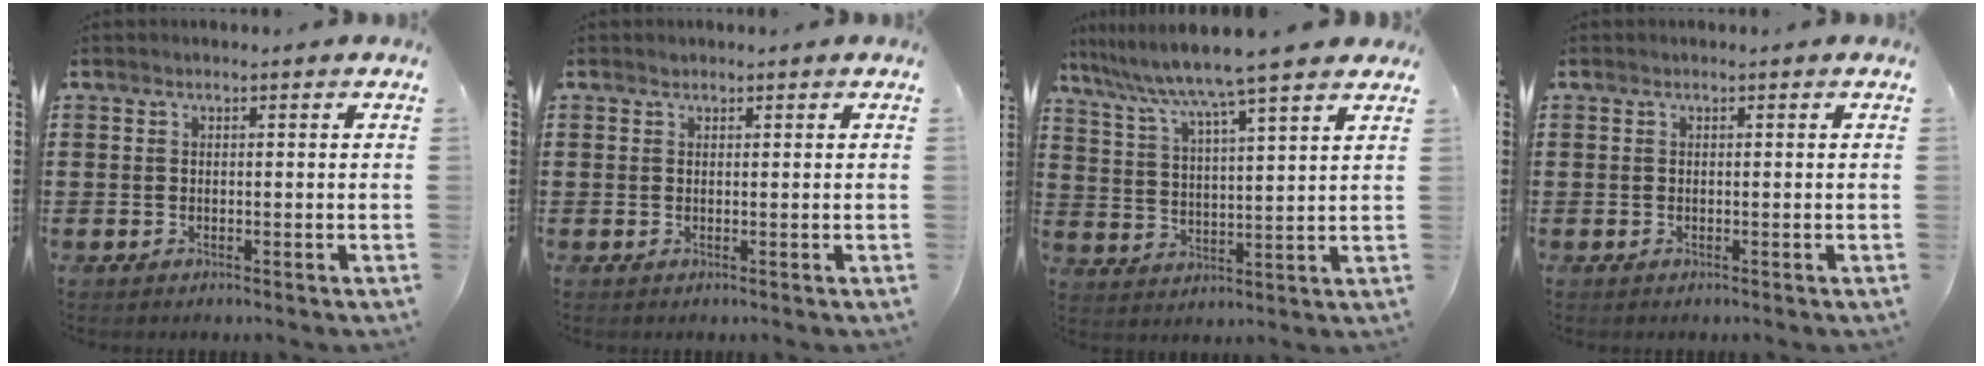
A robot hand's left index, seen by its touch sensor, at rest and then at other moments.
{"total": 0.5, "force": [0.4, 0.3, 0.1], "torque": [-0.003, 0.000, 0.009]}
{"total": 7.5, "force": [6.5, -1.1, 3.6], "torque": [-0.096, -0.041, 0.105]}
{"total": 0.0}